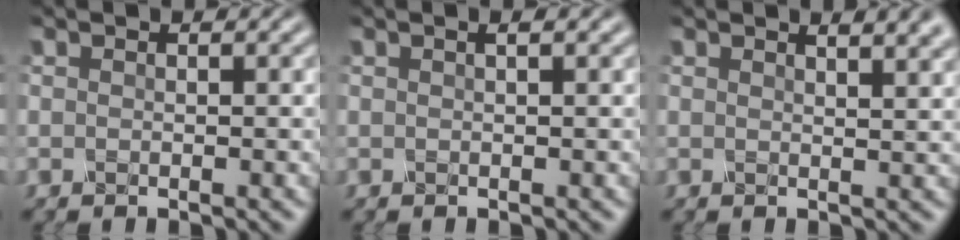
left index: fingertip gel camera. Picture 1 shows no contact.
{"total": 0.9, "force": [0.4, 0.2, 0.8], "torque": [-0.015, -0.001, -0.001]}
{"total": 4.0, "force": [2.7, 1.5, 2.5], "torque": [-0.009, 0.023, 0.013]}